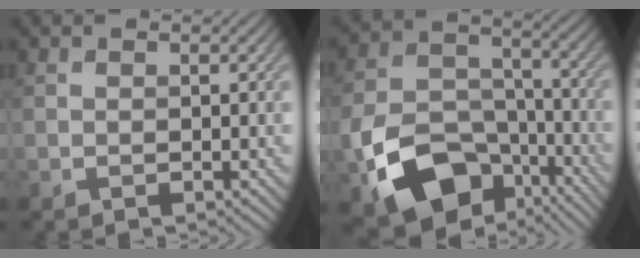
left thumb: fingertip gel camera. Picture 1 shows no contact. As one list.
[{"total": 14.1, "force": [-7.3, 8.9, 8.1], "torque": [-0.177, -0.040, -0.131]}]